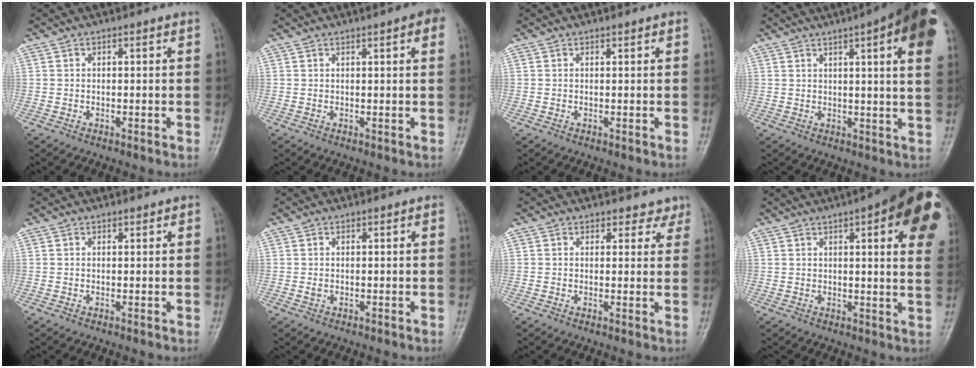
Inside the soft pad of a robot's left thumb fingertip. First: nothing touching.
{"total": 3.8, "force": [1.8, 0.6, 3.3], "torque": [-0.038, 0.005, 0.019]}
{"total": 0.0}
{"total": 17.7, "force": [8.4, 3.3, 15.2], "torque": [-0.197, -0.004, 0.097]}
{"total": 0.5, "force": [0.5, 0.3, -0.1], "torque": [0.004, -0.004, 0.005]}
{"total": 0.6, "force": [0.0, 0.5, 0.4], "torque": [0.000, 0.000, 0.001]}
{"total": 2.9, "force": [2.4, 1.6, -0.3], "torque": [0.031, -0.017, 0.017]}
{"total": 20.8, "force": [8.3, 5.5, 18.2], "torque": [-0.200, -0.005, 0.097]}